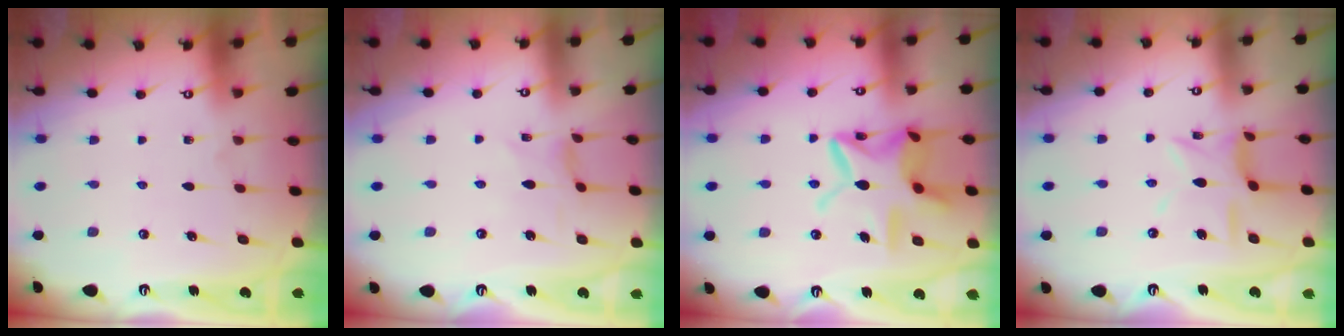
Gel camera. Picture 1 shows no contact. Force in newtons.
{"total": 0.7, "press": 0.7, "slide": 0.2}
{"total": 15.8, "press": 15.8, "slide": 1.5}
{"total": 9.4, "press": 9.3, "slide": 0.6}